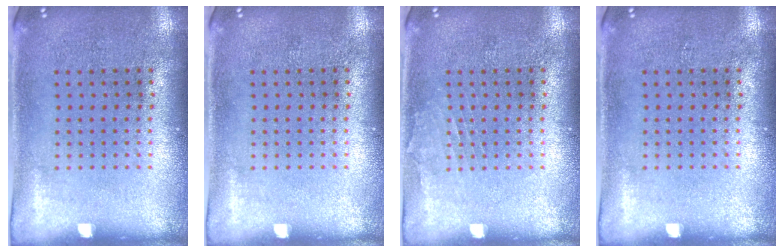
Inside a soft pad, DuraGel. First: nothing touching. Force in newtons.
{"total": 0.0}
{"total": 0.7, "press": 0.7, "slide": 0.1}
{"total": 0.0}